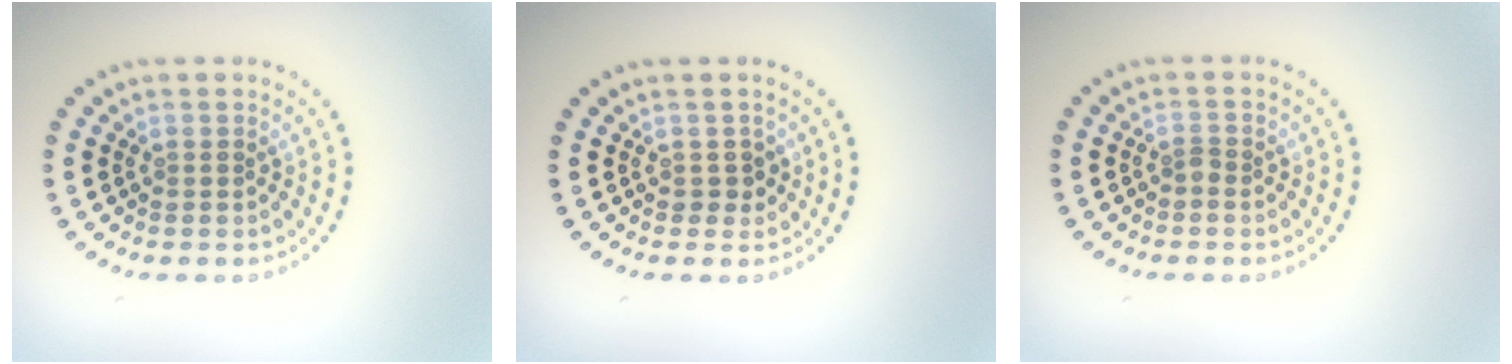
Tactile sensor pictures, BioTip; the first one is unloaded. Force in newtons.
{"total": 1.2, "press": 1.0, "slide": 0.5}
{"total": 0.8, "press": 0.5, "slide": 0.5}